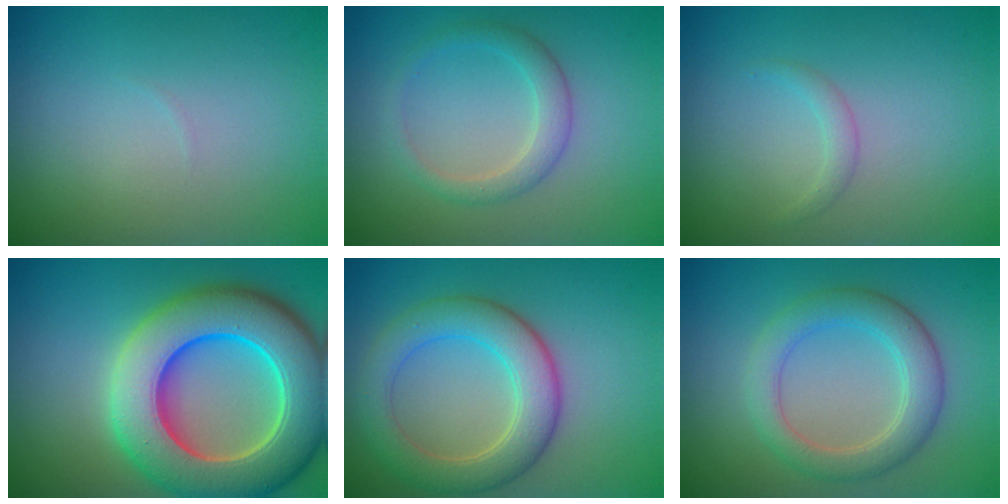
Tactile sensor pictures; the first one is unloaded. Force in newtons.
{"total": 2.5, "press": 2.5, "slide": 0.2}
{"total": 1.0, "press": 1.0, "slide": 0.1}
{"total": 12.8, "press": 12.8, "slide": 0.6}
{"total": 5.8, "press": 5.8, "slide": 0.5}
{"total": 4.3, "press": 4.3, "slide": 0.3}